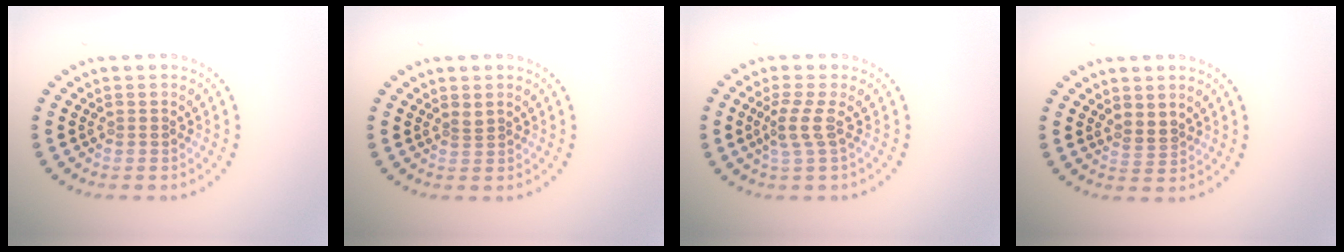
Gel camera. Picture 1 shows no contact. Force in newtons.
{"total": 0.8, "press": 0.5, "slide": 0.7}
{"total": 2.2, "press": 1.5, "slide": 1.7}
{"total": 1.2, "press": 1.0, "slide": 0.6}